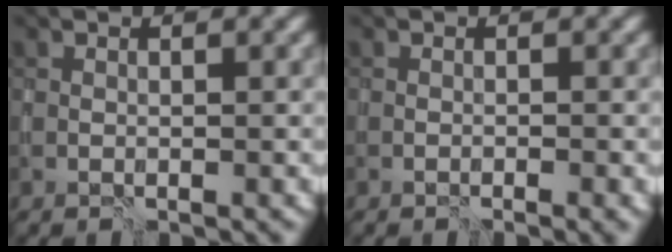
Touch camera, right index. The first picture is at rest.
{"total": 0.6, "force": [-0.4, 0.0, 0.4], "torque": [-0.005, -0.004, -0.009]}